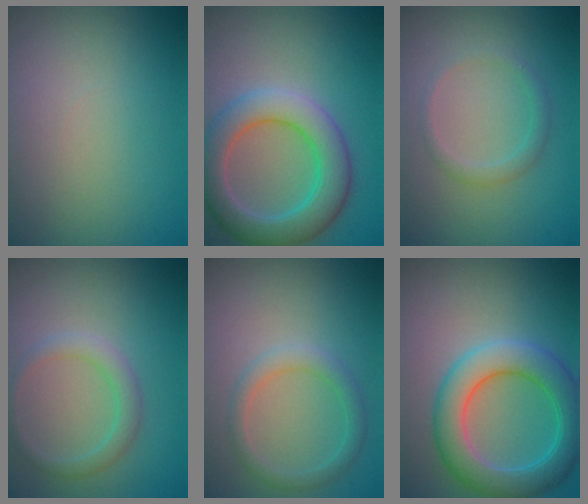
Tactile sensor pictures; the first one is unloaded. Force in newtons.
{"total": 6.6, "press": 6.6, "slide": 0.3}
{"total": 1.5, "press": 1.5, "slide": 0.1}
{"total": 2.0, "press": 2.0, "slide": 0.1}
{"total": 2.2, "press": 2.2, "slide": 0.1}
{"total": 6.4, "press": 6.4, "slide": 0.3}